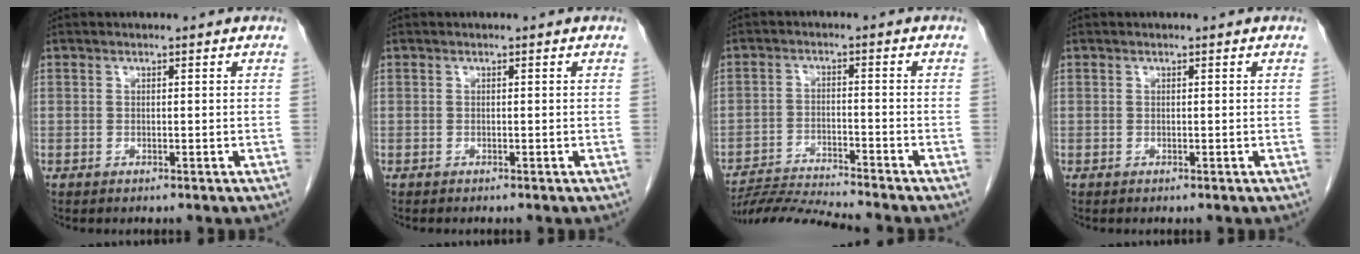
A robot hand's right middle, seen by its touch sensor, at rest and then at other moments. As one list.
[{"total": 0.6, "force": [-0.5, 0.1, 0.2], "torque": [-0.003, -0.001, -0.009]}, {"total": 8.5, "force": [-8.2, -1.9, 1.5], "torque": [-0.022, -0.013, -0.148]}, {"total": 0.0}]